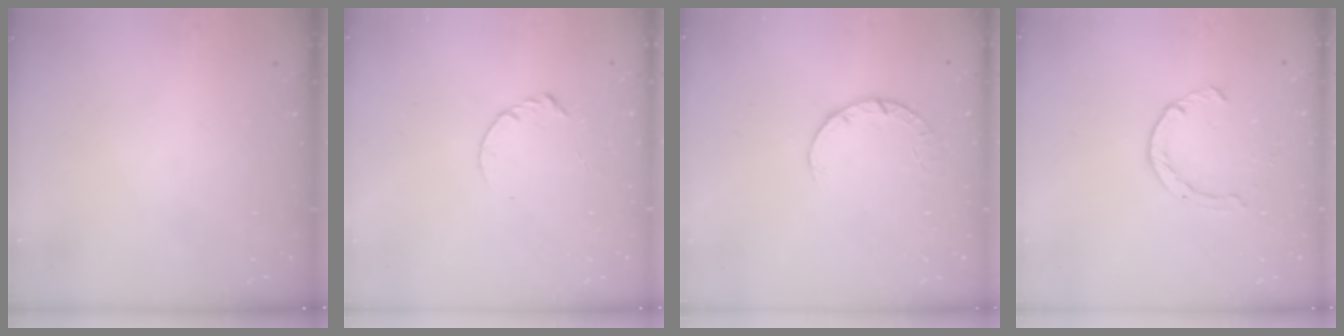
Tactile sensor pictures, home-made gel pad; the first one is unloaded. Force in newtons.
{"total": 3.6, "press": 3.6, "slide": 0.4}
{"total": 2.8, "press": 2.8, "slide": 0.4}
{"total": 2.4, "press": 2.4, "slide": 0.2}